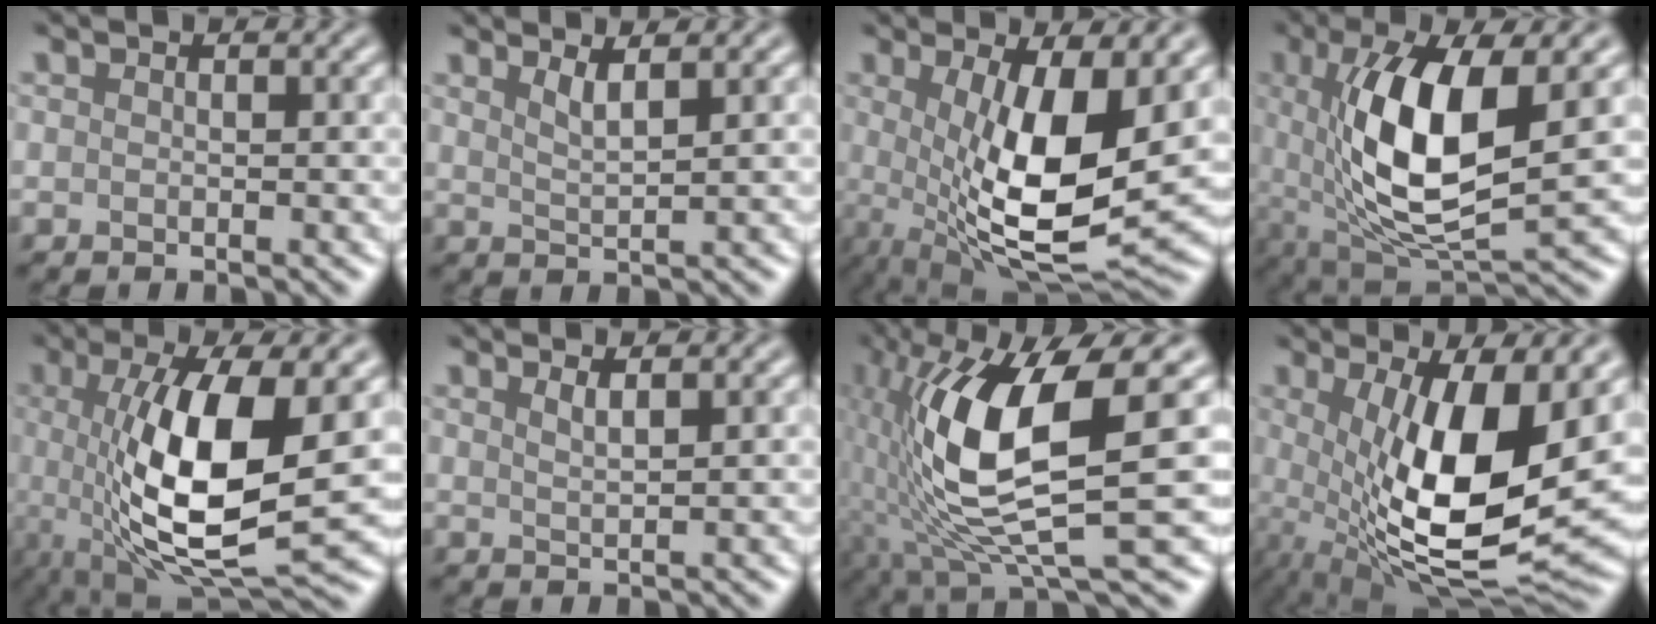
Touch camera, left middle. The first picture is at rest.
{"total": 2.1, "force": [1.4, 0.5, 1.6], "torque": [-0.020, -0.001, 0.022]}
{"total": 11.1, "force": [0.4, 3.8, 10.5], "torque": [-0.179, -0.024, 0.012]}
{"total": 10.7, "force": [1.3, 3.9, 9.8], "torque": [-0.182, -0.007, 0.026]}
{"total": 11.1, "force": [0.2, 3.5, 10.5], "torque": [-0.187, -0.010, 0.005]}
{"total": 1.5, "force": [1.0, 0.5, 1.1], "torque": [-0.010, 0.002, 0.013]}
{"total": 11.7, "force": [0.1, 3.3, 11.2], "torque": [-0.218, -0.008, 0.004]}
{"total": 12.5, "force": [0.5, 4.4, 11.7], "torque": [-0.194, -0.025, 0.011]}